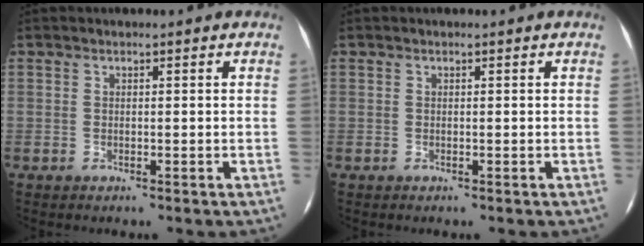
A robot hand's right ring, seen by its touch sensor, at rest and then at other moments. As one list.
[{"total": 0.0}]